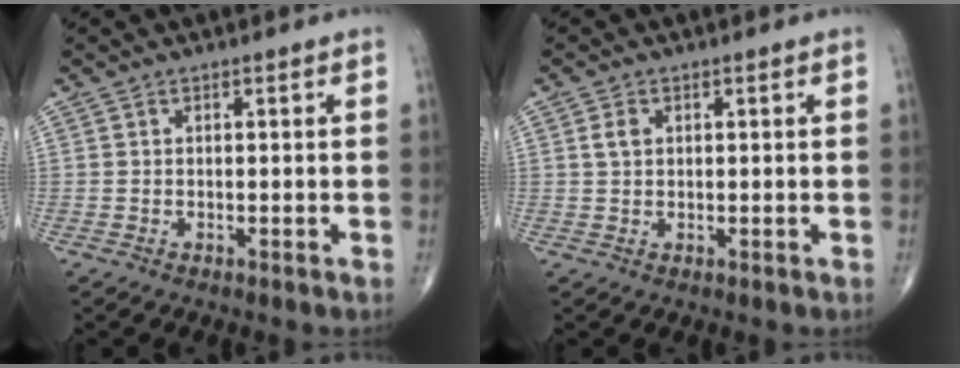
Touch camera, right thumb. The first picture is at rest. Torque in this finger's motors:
{"motor_torque": [-0.10, 0.09, 0.04, 0.01, 0.00]}